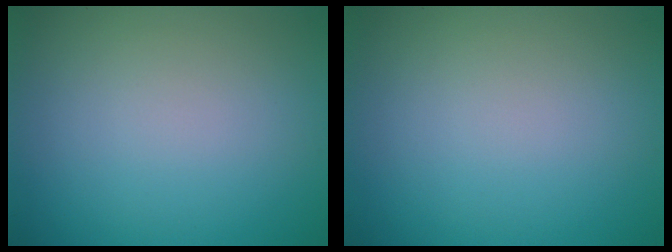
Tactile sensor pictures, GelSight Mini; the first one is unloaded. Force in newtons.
{"total": 0.0}